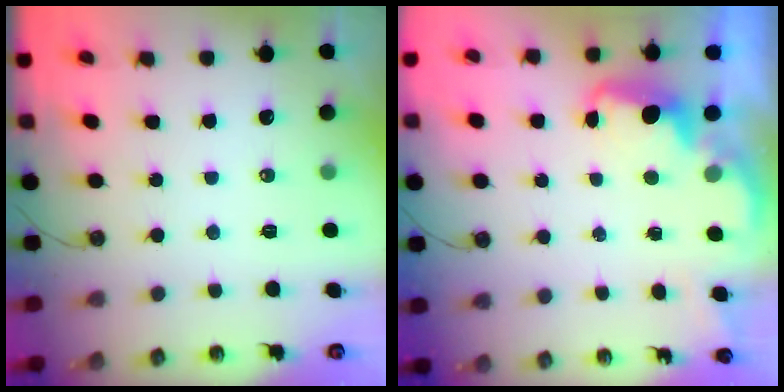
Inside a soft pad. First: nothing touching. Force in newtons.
{"total": 2.1, "press": 2.0, "slide": 0.6}